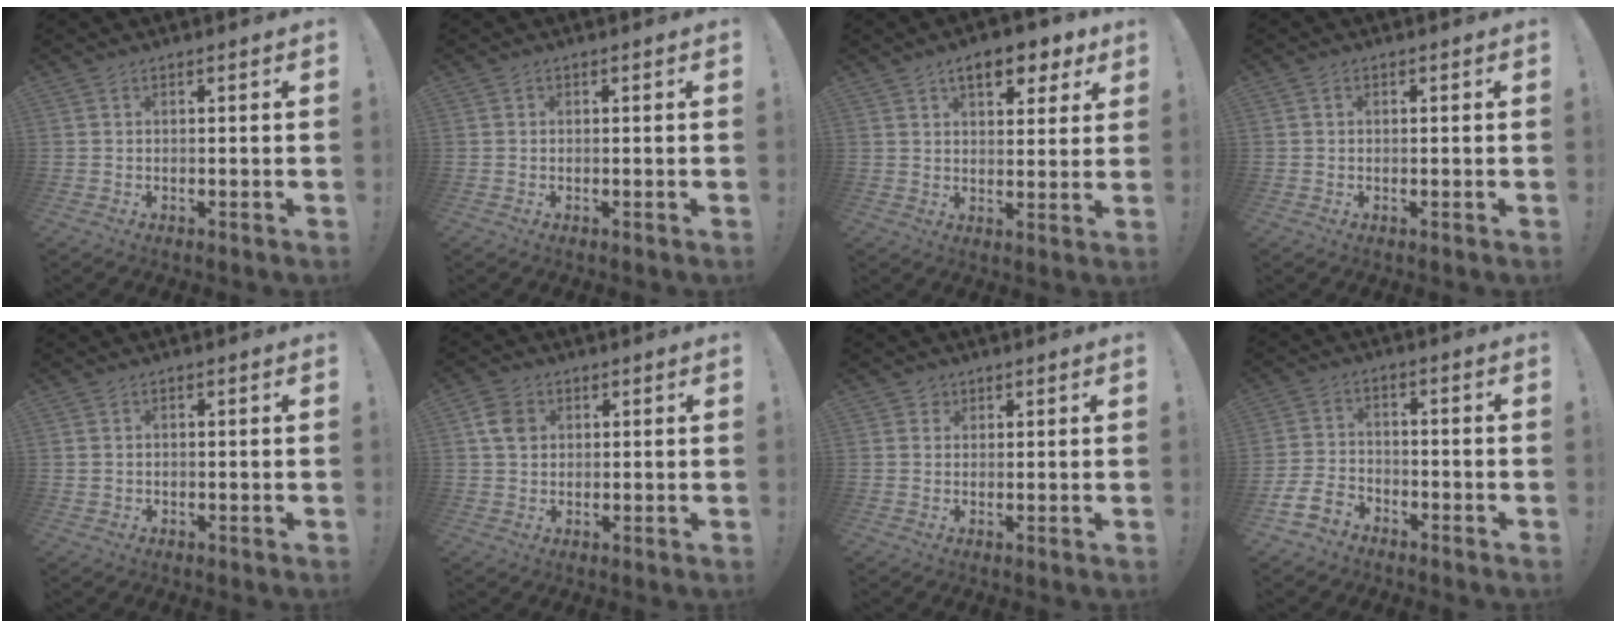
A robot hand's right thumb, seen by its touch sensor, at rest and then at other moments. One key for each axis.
{"total": 0.0}
{"total": 8.9, "fx": 5.2, "fy": 4.1, "fz": 5.8, "tx": -0.074, "ty": -0.022, "tz": 0.089}
{"total": 0.7, "fx": 0.0, "fy": 0.7, "fz": 0.2, "tx": -0.010, "ty": 0.006, "tz": 0.001}
{"total": 1.0, "fx": -0.4, "fy": 0.9, "fz": 0.4, "tx": -0.008, "ty": 0.005, "tz": -0.007}
{"total": 6.4, "fx": 1.8, "fy": 5.3, "fz": 3.1, "tx": -0.039, "ty": 0.005, "tz": 0.035}
{"total": 2.1, "fx": 1.0, "fy": 1.8, "fz": 0.3, "tx": -0.004, "ty": -0.003, "tz": 0.017}
{"total": 8.2, "fx": -6.0, "fy": 4.8, "fz": 3.1, "tx": -0.074, "ty": 0.023, "tz": -0.112}